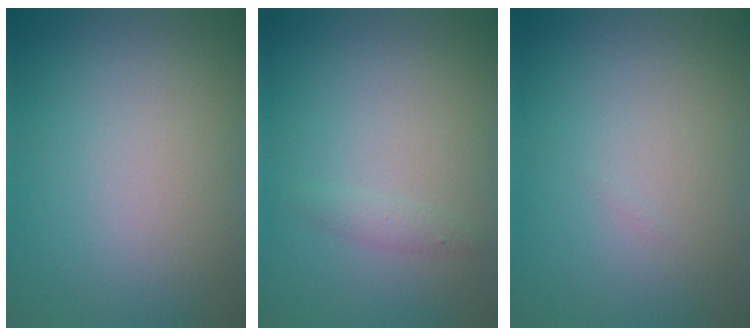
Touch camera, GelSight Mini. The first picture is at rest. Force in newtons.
{"total": 1.0, "press": 1.0, "slide": 0.1}
{"total": 0.0}